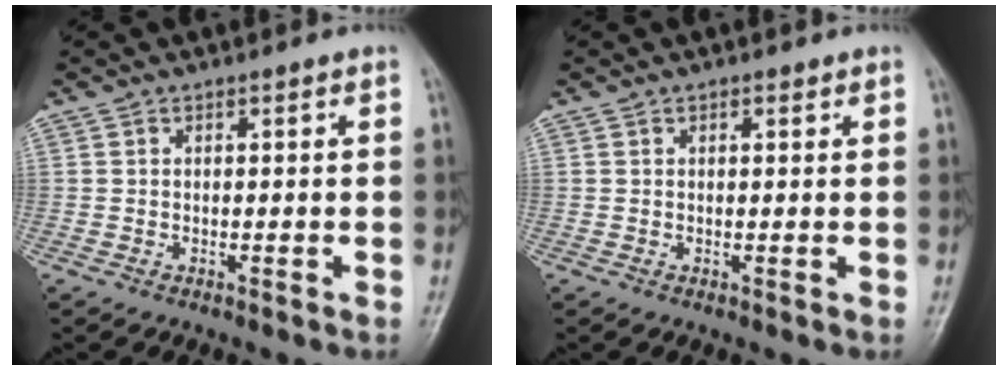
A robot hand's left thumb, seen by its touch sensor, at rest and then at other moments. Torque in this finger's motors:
{"motor_torque": [-0.30, -0.02, -0.28, 0.02, 0.00]}